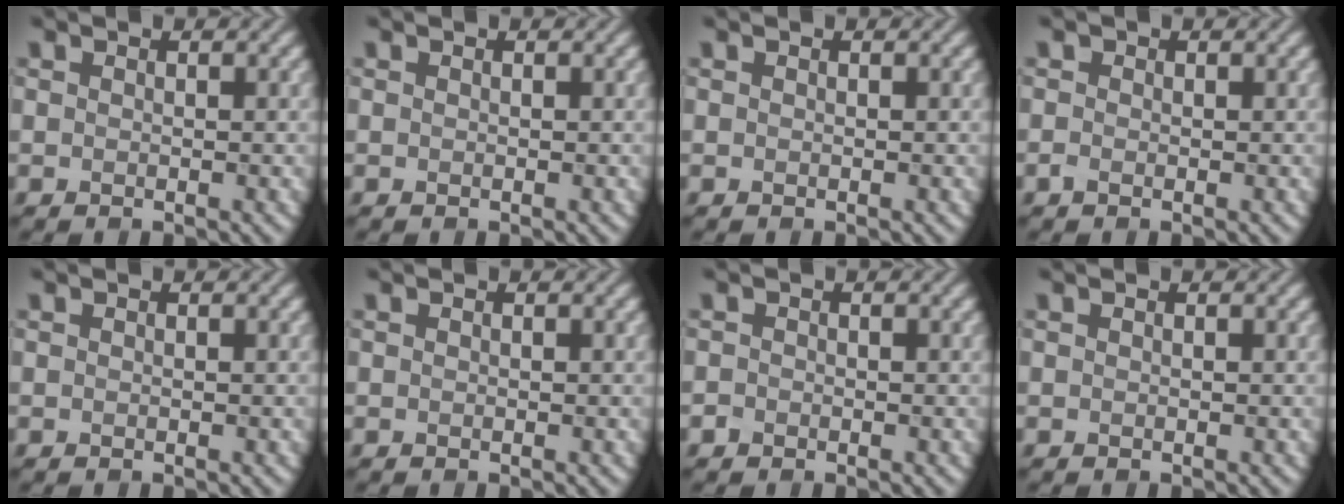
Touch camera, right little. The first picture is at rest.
{"total": 0.0}
{"total": 0.0}
{"total": 0.6, "force": [-0.2, 0.5, 0.3], "torque": [-0.008, 0.000, -0.005]}
{"total": 0.0}
{"total": 0.0}
{"total": 0.6, "force": [-0.4, 0.5, 0.1], "torque": [0.000, -0.003, -0.008]}
{"total": 0.0}